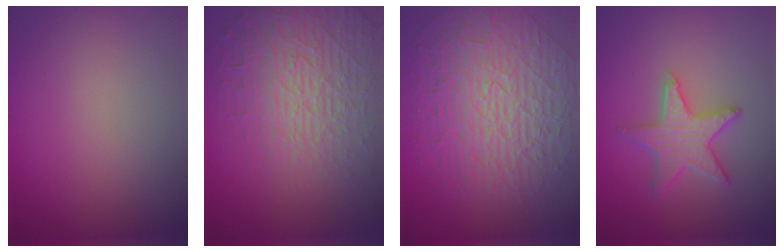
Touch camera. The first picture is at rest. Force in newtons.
{"total": 6.7, "press": 5.1, "slide": 4.4}
{"total": 9.6, "press": 7.0, "slide": 6.5}
{"total": 3.5, "press": 3.4, "slide": 0.8}